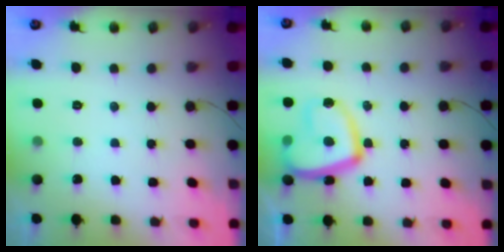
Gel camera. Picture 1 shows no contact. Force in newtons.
{"total": 16.5, "press": 16.4, "slide": 1.5}